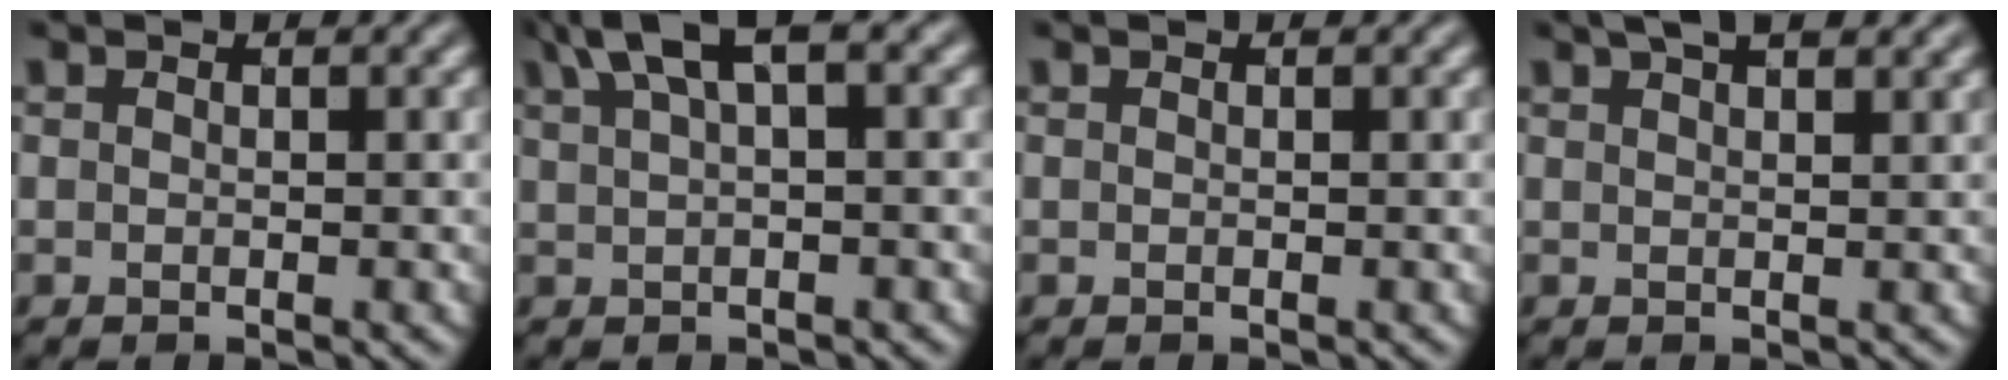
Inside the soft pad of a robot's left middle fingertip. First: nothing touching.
{"total": 4.8, "force": [2.9, 1.2, 3.7], "torque": [-0.065, 0.019, 0.051]}
{"total": 0.0}
{"total": 3.9, "force": [2.8, 1.2, 2.4], "torque": [-0.016, 0.014, 0.027]}